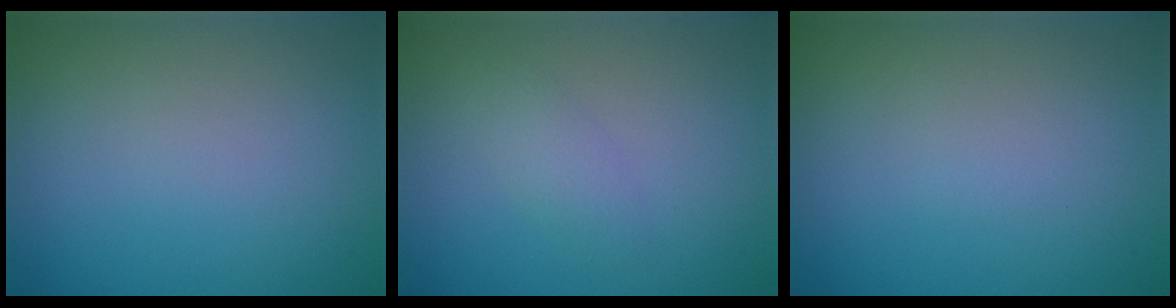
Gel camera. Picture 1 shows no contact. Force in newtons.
{"total": 1.5, "press": 1.5, "slide": 0.0}
{"total": 0.0}